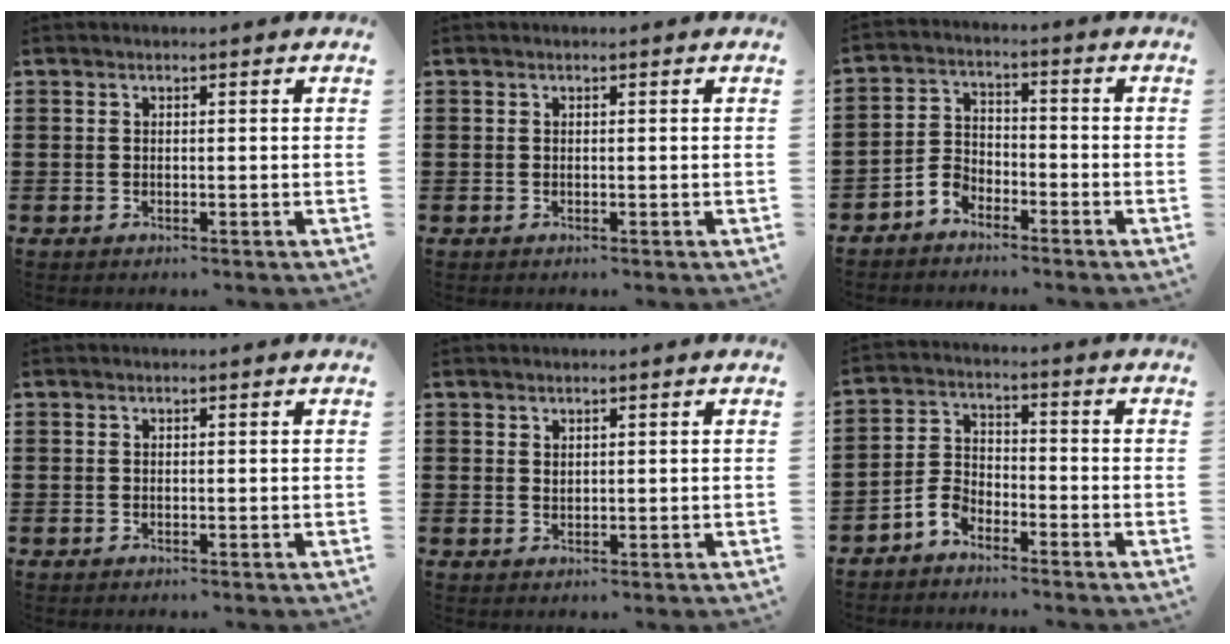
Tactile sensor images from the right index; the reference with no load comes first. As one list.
[{"total": 0.0}, {"total": 3.9, "force": [-3.3, 1.8, 1.1], "torque": [-0.032, 0.008, -0.069]}, {"total": 0.0}, {"total": 0.9, "force": [0.8, 0.4, 0.1], "torque": [-0.005, 0.001, 0.016]}, {"total": 4.3, "force": [-3.5, 1.9, 1.7], "torque": [-0.056, 0.004, -0.076]}]